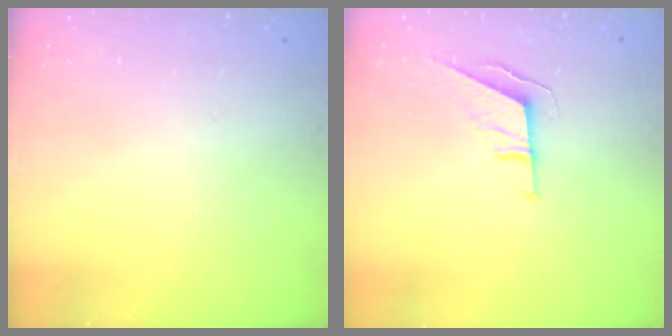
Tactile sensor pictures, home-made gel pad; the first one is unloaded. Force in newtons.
{"total": 5.9, "press": 5.7, "slide": 1.3}